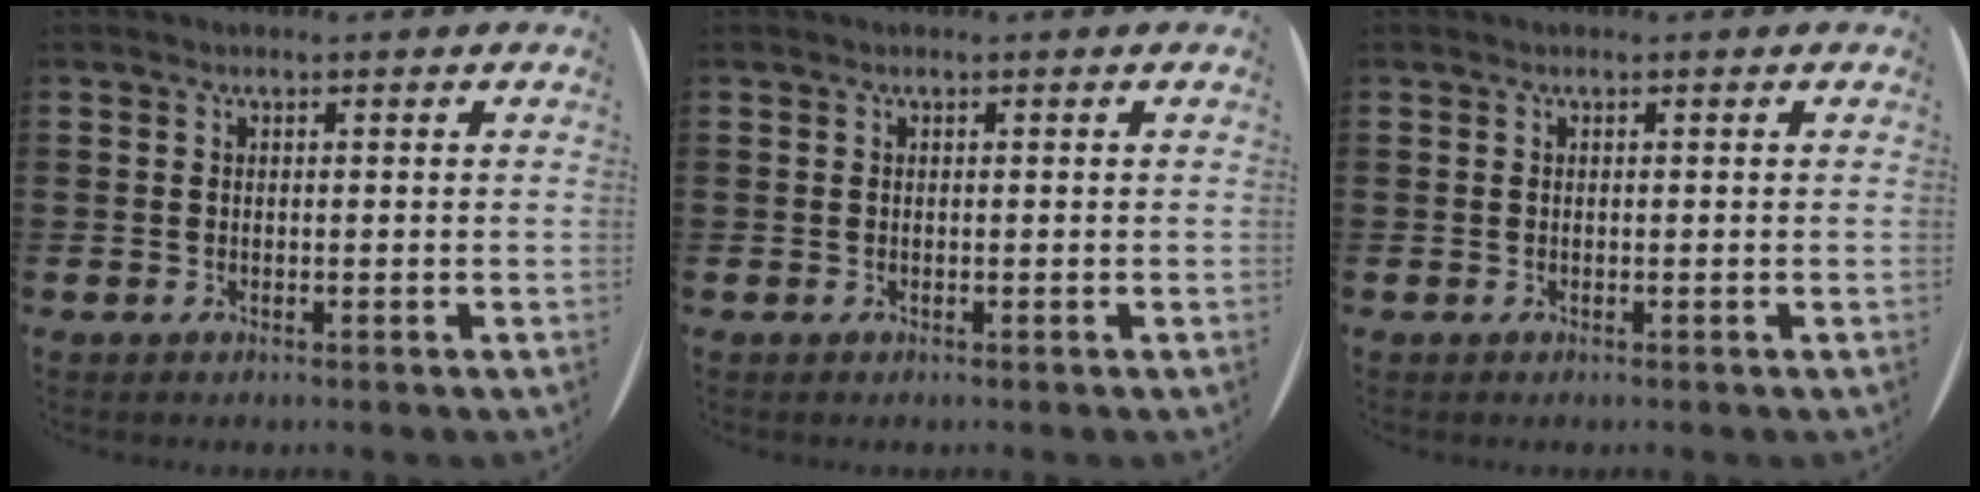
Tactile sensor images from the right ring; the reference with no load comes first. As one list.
[{"total": 0.0}, {"total": 0.0}]